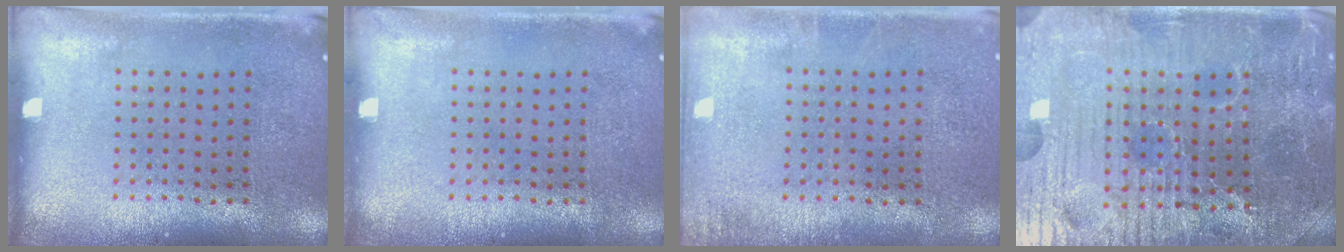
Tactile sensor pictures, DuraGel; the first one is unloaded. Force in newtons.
{"total": 0.0}
{"total": 0.8, "press": 0.8, "slide": 0.1}
{"total": 5.1, "press": 5.0, "slide": 1.1}